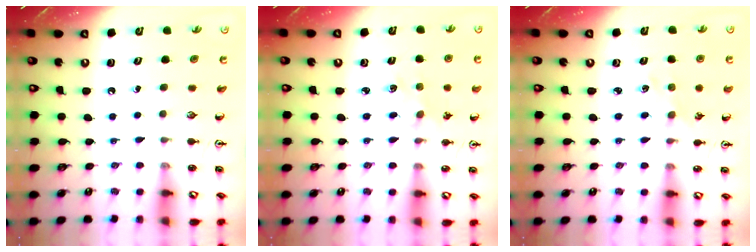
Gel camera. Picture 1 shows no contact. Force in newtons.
{"total": 1.7, "press": 1.7, "slide": 0.1}
{"total": 1.0, "press": 0.9, "slide": 0.2}